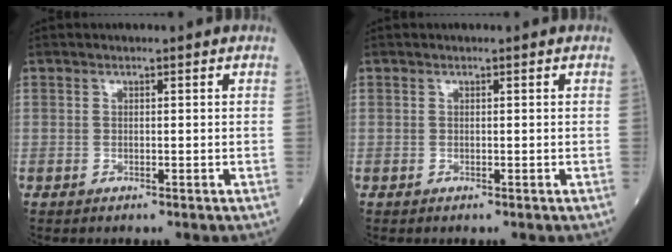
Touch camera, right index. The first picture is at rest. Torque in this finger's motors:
{"motor_torque": [0.03, 0.03, -0.01, -0.01]}